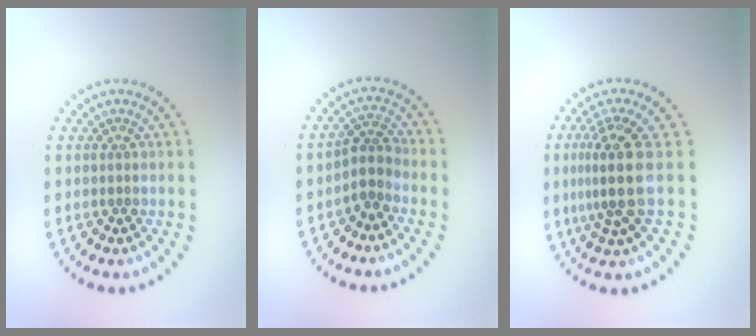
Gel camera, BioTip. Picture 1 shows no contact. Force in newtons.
{"total": 2.2, "press": 1.6, "slide": 1.5}
{"total": 4.1, "press": 3.0, "slide": 2.7}